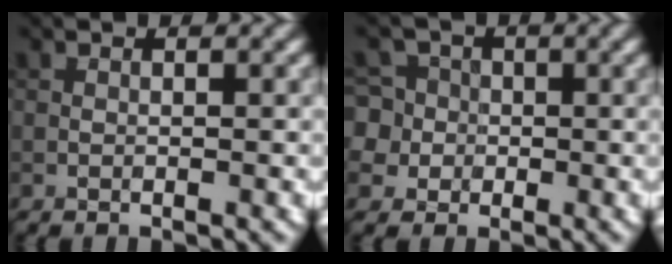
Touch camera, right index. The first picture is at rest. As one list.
[{"total": 6.8, "force": [0.6, 6.4, 2.3], "torque": [-0.042, 0.038, -0.020]}]